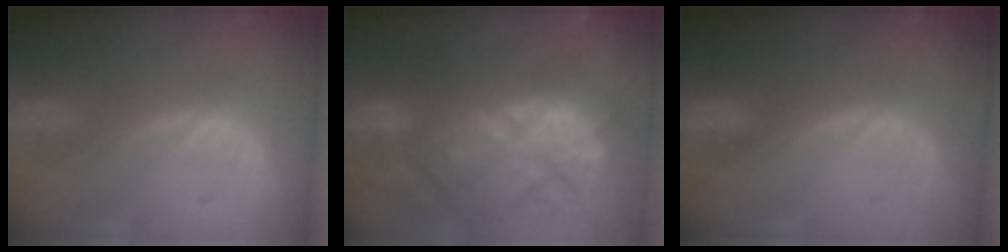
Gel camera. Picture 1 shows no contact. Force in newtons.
{"total": 13.9, "press": 12.6, "slide": 5.9}
{"total": 0.0}